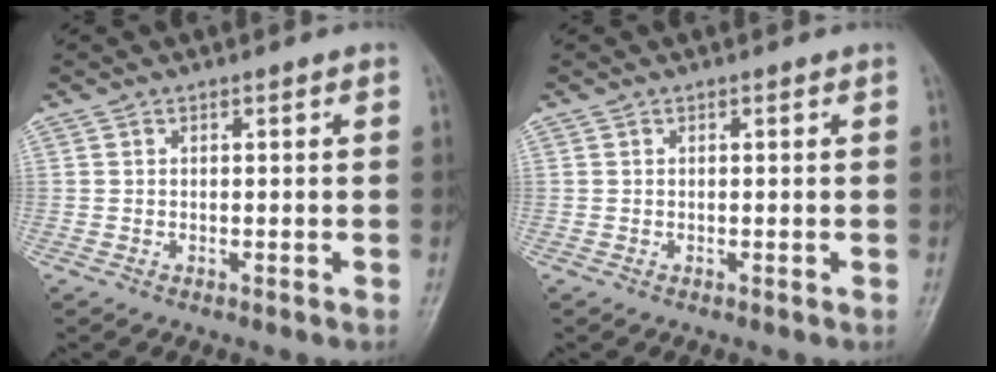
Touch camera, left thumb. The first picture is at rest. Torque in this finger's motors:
{"motor_torque": [0.01, 0.00, 0.00, -0.06, 0.00]}